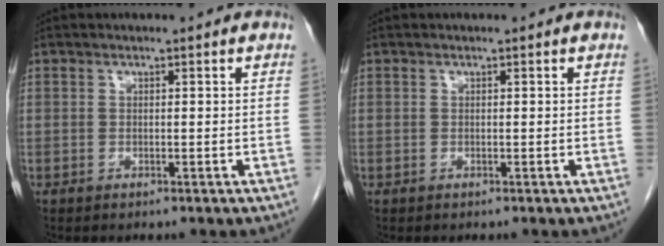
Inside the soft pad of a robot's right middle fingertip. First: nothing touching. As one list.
[{"total": 0.0}]